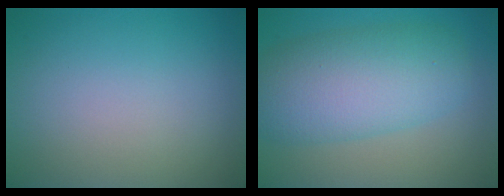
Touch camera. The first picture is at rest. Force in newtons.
{"total": 8.0, "press": 8.0, "slide": 0.5}